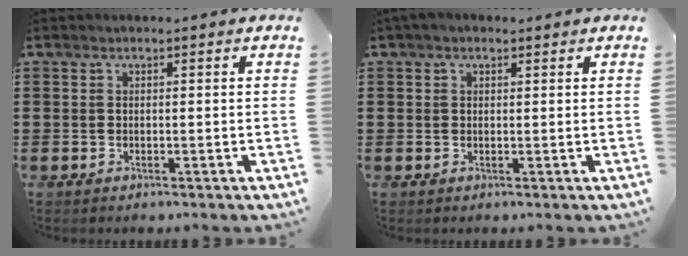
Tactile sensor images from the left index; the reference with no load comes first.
{"total": 1.1, "force": [0.4, 0.8, 0.5], "torque": [-0.011, 0.007, 0.007]}